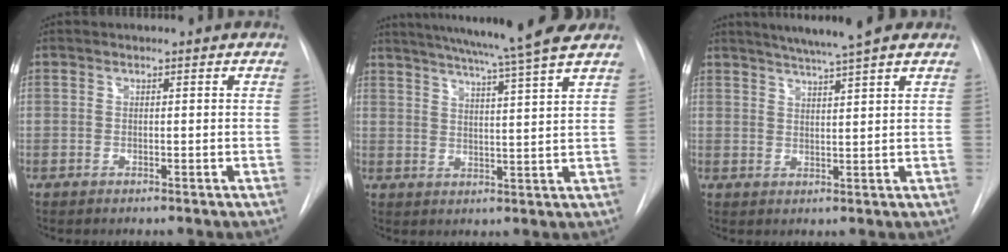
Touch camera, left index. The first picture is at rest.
{"total": 14.9, "force": [12.7, -1.4, 7.6], "torque": [-0.130, -0.009, 0.170]}
{"total": 8.6, "force": [7.2, -0.1, 4.7], "torque": [-0.075, 0.017, 0.096]}